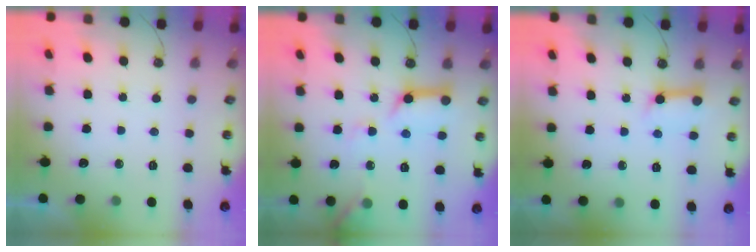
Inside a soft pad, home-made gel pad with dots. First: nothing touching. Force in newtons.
{"total": 13.8, "press": 13.7, "slide": 1.5}
{"total": 9.2, "press": 9.1, "slide": 1.2}